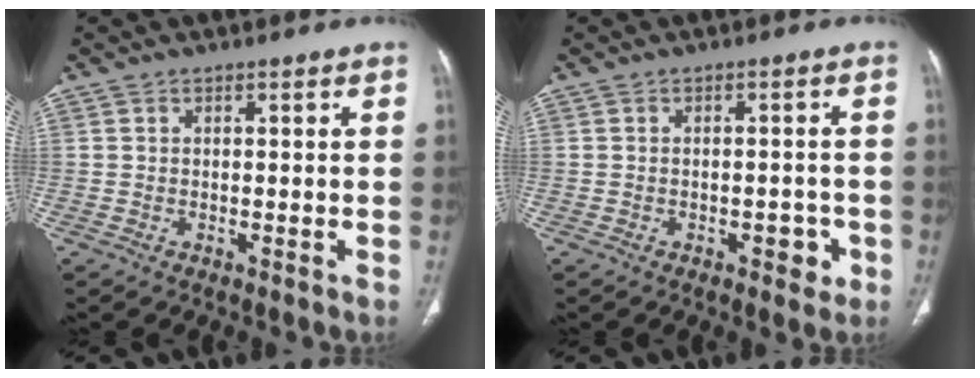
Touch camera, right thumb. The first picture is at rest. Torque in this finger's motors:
{"motor_torque": [0.53, 0.61, -0.21, 0.17, -0.02]}